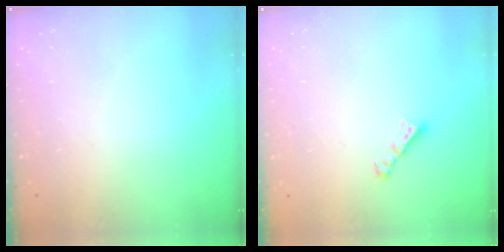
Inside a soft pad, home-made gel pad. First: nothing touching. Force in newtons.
{"total": 1.7, "press": 1.6, "slide": 0.5}